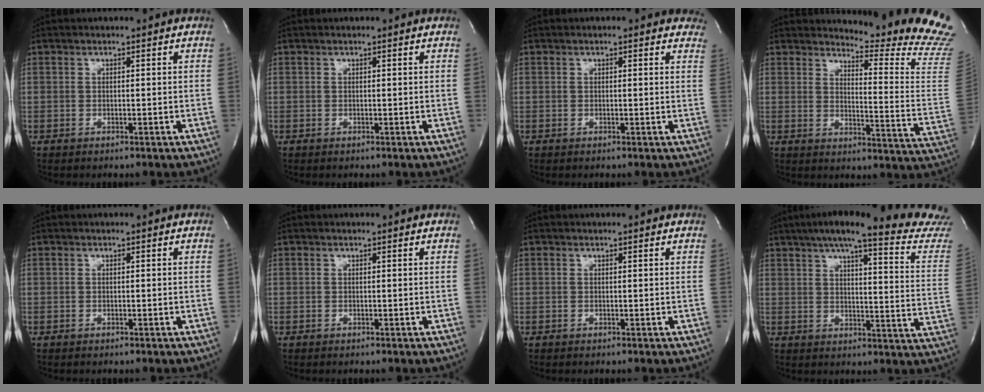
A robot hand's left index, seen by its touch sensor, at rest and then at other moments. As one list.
[{"total": 0.9, "force": [0.9, 0.2, 0.2], "torque": [-0.009, 0.011, 0.008]}, {"total": 6.2, "force": [5.4, 2.2, 2.2], "torque": [-0.005, 0.004, 0.041]}, {"total": 17.5, "force": [17.1, -1.3, 3.3], "torque": [-0.053, -0.167, 0.183]}, {"total": 0.0}, {"total": 0.5, "force": [0.5, 0.1, 0.0], "torque": [-0.004, 0.002, 0.003]}, {"total": 1.1, "force": [1.1, 0.1, 0.1], "torque": [-0.012, 0.004, 0.010]}, {"total": 24.5, "force": [21.7, -0.1, 11.3], "torque": [-0.165, -0.066, 0.262]}]